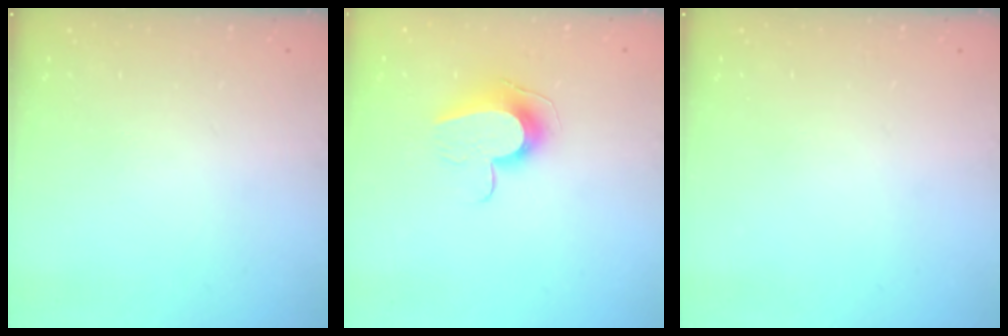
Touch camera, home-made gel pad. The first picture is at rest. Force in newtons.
{"total": 11.2, "press": 11.1, "slide": 0.5}
{"total": 0.0}